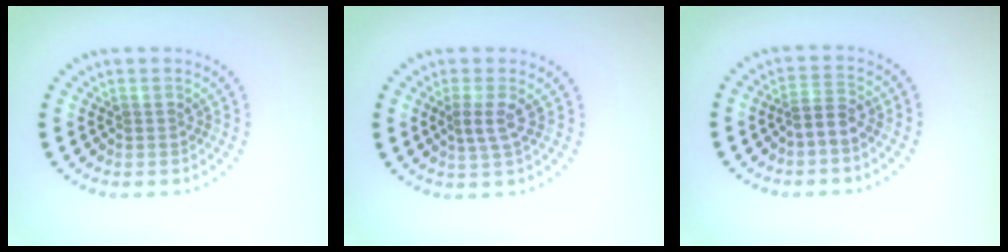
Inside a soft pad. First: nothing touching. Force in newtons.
{"total": 1.8, "press": 1.5, "slide": 1.0}
{"total": 1.8, "press": 1.5, "slide": 0.9}